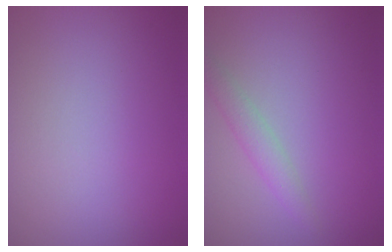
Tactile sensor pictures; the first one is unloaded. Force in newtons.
{"total": 1.7, "press": 1.7, "slide": 0.0}